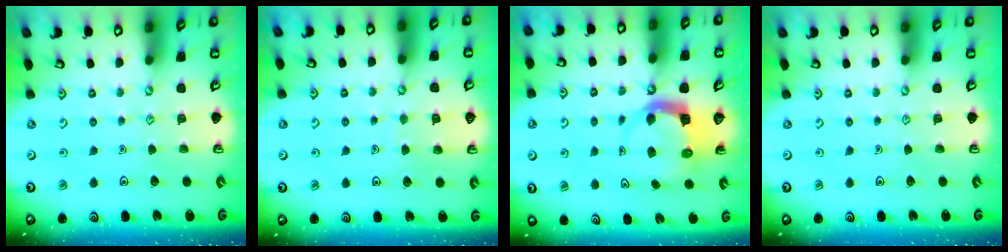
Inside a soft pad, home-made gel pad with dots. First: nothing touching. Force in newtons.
{"total": 4.4, "press": 4.4, "slide": 0.4}
{"total": 4.5, "press": 4.5, "slide": 0.3}
{"total": 0.0}